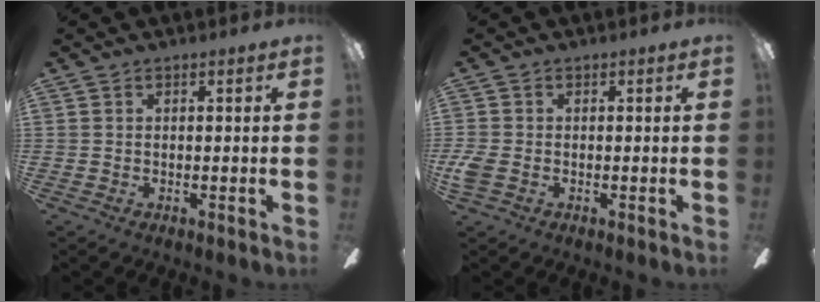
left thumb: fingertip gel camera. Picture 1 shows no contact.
{"total": 3.2, "force": [-0.8, 2.3, 2.1], "torque": [-0.048, 0.004, -0.017]}